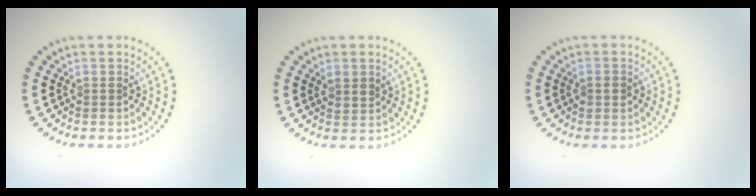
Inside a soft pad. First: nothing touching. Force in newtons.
{"total": 1.2, "press": 1.1, "slide": 0.5}
{"total": 1.4, "press": 1.4, "slide": 0.2}